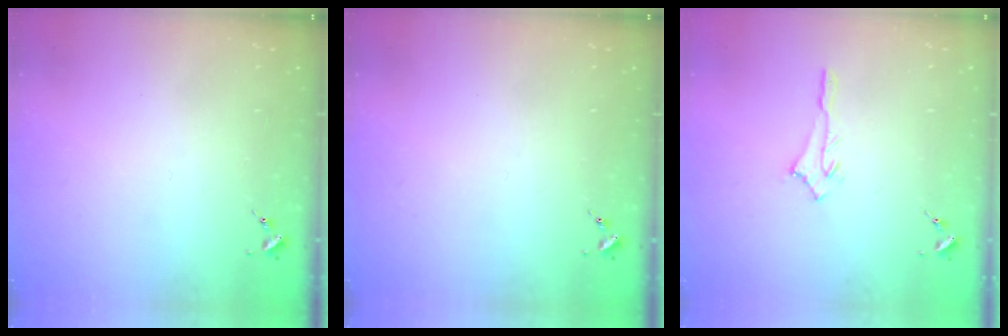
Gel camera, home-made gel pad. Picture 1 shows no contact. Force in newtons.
{"total": 0.0}
{"total": 2.5, "press": 2.5, "slide": 0.2}